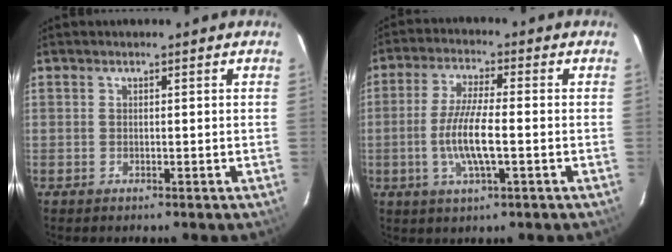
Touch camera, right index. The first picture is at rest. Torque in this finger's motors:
{"motor_torque": [0.76, -0.15, 0.41, 0.15]}